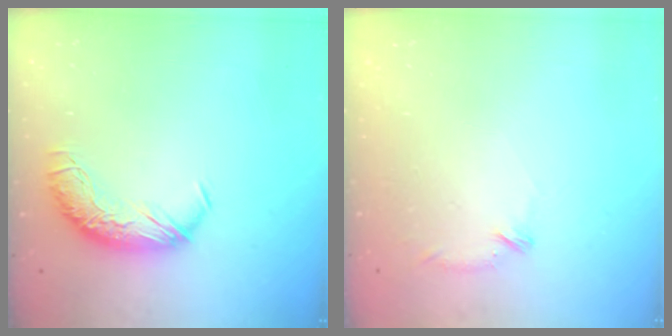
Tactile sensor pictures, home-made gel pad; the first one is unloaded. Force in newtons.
{"total": 6.8, "press": 6.7, "slide": 1.0}